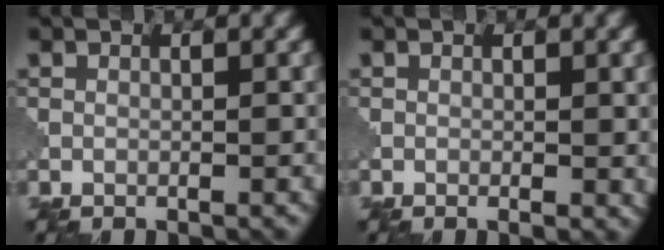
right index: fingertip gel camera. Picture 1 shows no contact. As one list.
[{"total": 0.9, "force": [0.0, 0.4, 0.8], "torque": [-0.011, -0.003, -0.001]}]